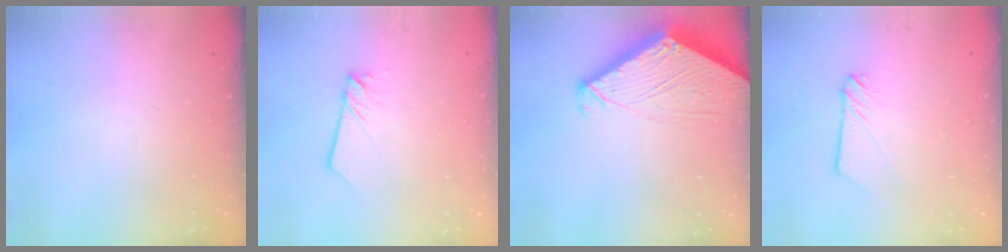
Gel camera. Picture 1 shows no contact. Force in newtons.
{"total": 1.9, "press": 1.9, "slide": 0.2}
{"total": 4.2, "press": 4.2, "slide": 0.4}
{"total": 3.3, "press": 3.2, "slide": 0.5}